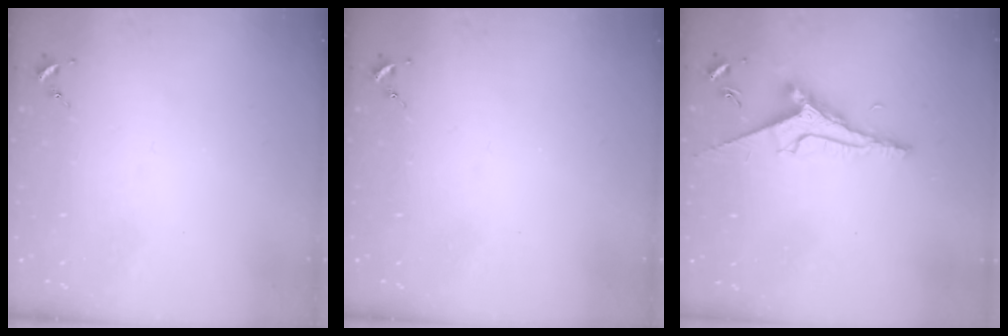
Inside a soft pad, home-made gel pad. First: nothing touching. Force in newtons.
{"total": 0.0}
{"total": 9.5, "press": 9.5, "slide": 0.9}